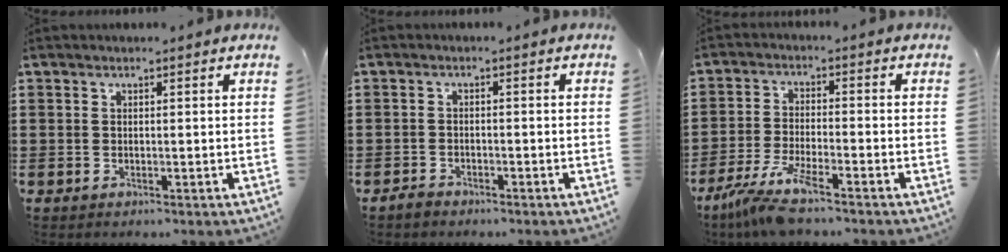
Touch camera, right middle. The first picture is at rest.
{"total": 1.7, "force": [-1.5, 0.7, 0.3], "torque": [-0.011, 0.004, -0.033]}
{"total": 7.0, "force": [-5.6, 0.0, 4.2], "torque": [-0.100, -0.024, -0.108]}